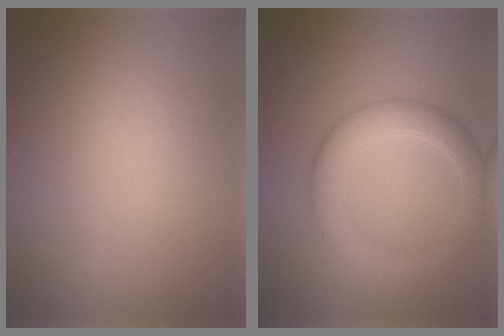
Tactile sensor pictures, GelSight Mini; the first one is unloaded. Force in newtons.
{"total": 4.4, "press": 4.4, "slide": 0.2}